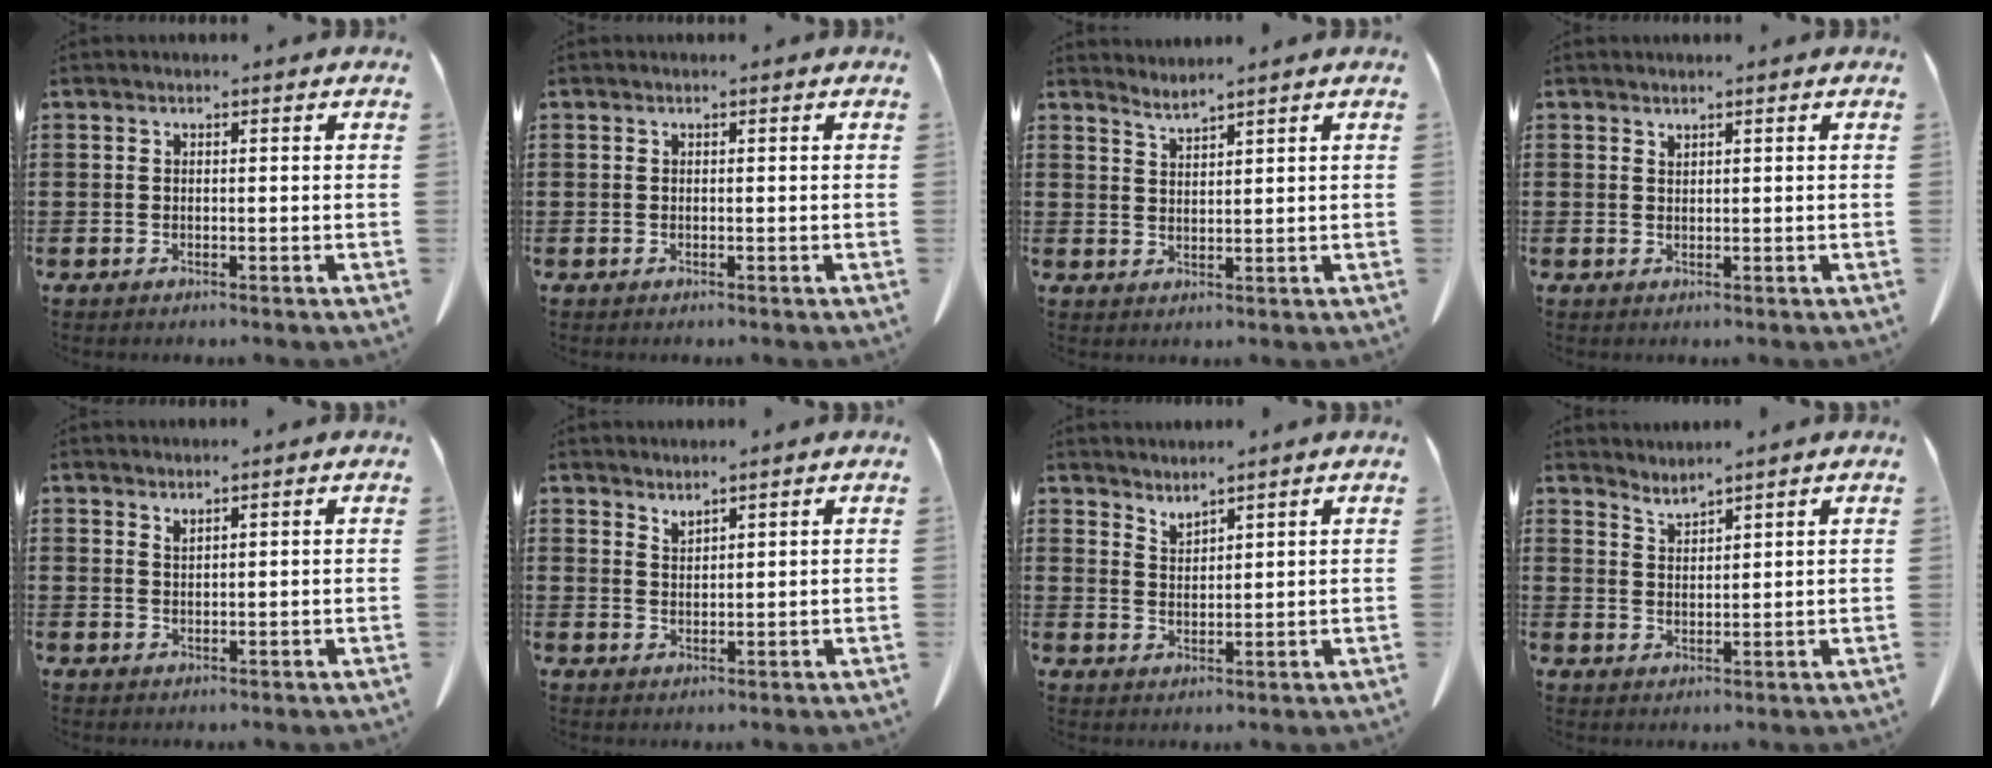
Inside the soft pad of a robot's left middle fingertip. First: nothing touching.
{"total": 0.0}
{"total": 1.9, "force": [1.9, -0.4, 0.1], "torque": [-0.007, -0.007, 0.037]}
{"total": 0.8, "force": [0.8, 0.2, 0.1], "torque": [-0.004, -0.003, 0.017]}
{"total": 1.1, "force": [1.1, 0.1, 0.2], "torque": [-0.008, -0.003, 0.022]}
{"total": 1.8, "force": [1.8, 0.0, -0.1], "torque": [-0.003, -0.003, 0.036]}
{"total": 2.5, "force": [2.5, -0.1, -0.3], "torque": [-0.002, -0.010, 0.049]}
{"total": 2.3, "force": [2.3, -0.2, -0.1], "torque": [-0.004, -0.009, 0.044]}